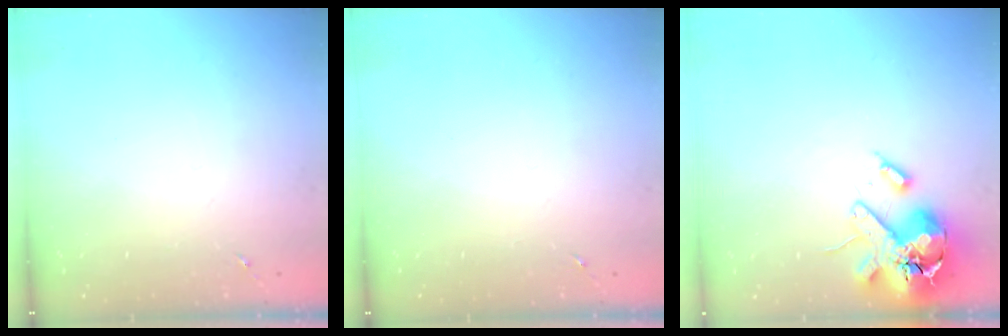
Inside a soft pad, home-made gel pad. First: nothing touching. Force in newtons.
{"total": 0.0}
{"total": 17.4, "press": 17.2, "slide": 2.9}